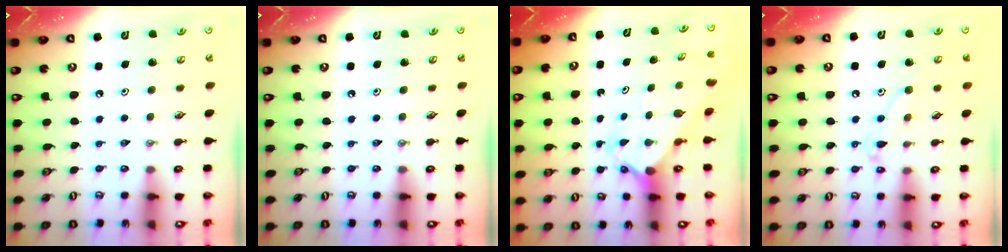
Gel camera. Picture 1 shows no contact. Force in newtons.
{"total": 0.0}
{"total": 2.4, "press": 2.4, "slide": 0.2}
{"total": 9.1, "press": 9.1, "slide": 0.7}